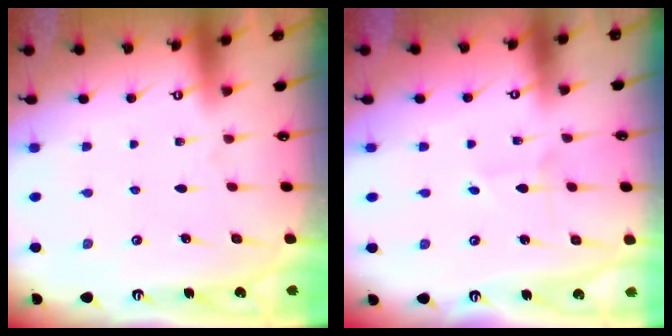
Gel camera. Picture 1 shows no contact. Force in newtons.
{"total": 1.4, "press": 1.4, "slide": 0.1}